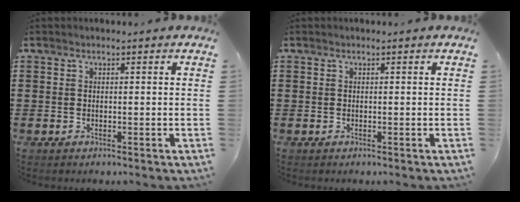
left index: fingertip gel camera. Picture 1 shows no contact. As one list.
[{"total": 0.0}]